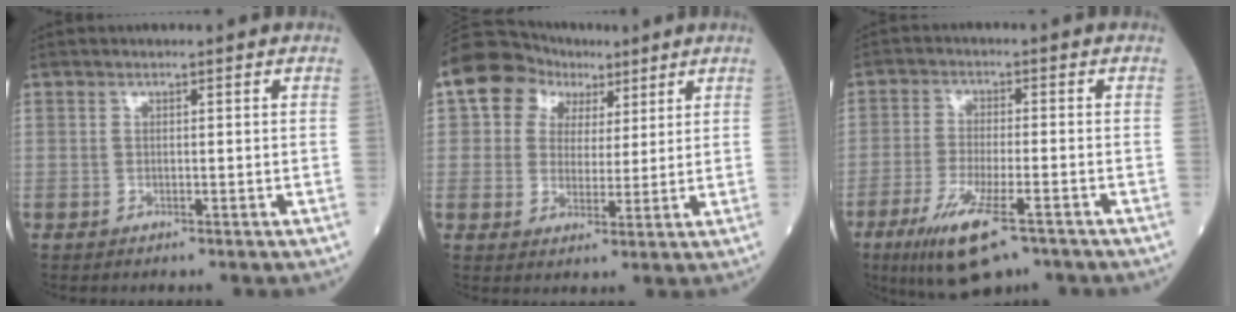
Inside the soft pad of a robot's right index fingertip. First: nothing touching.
{"total": 8.6, "force": [3.9, 7.0, 3.1], "torque": [-0.049, 0.044, 0.067]}
{"total": 10.3, "force": [-6.4, 2.4, 7.7], "torque": [-0.142, -0.024, -0.107]}